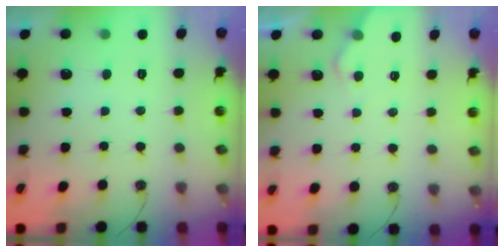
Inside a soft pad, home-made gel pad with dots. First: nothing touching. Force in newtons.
{"total": 4.0, "press": 3.9, "slide": 0.5}